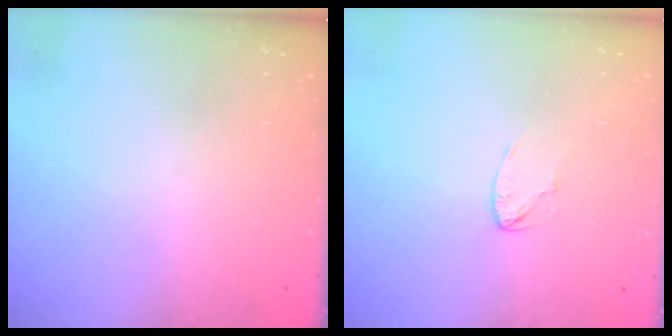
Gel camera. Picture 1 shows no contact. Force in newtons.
{"total": 2.6, "press": 2.6, "slide": 0.2}